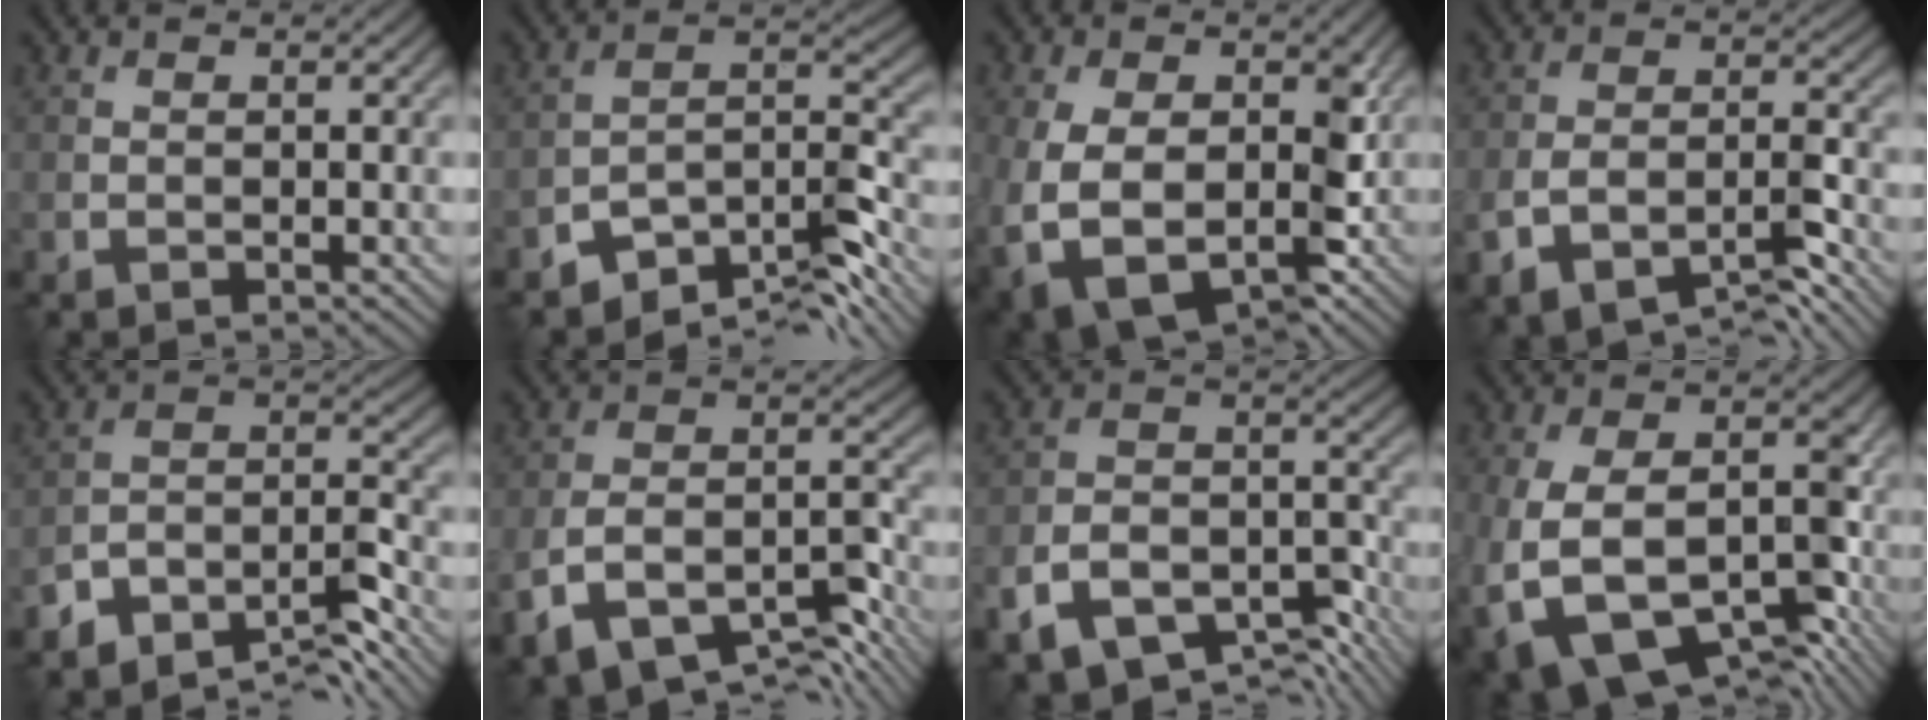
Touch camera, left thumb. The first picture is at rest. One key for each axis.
{"total": 9.6, "fx": -7.2, "fy": 3.6, "fz": 5.2, "tx": -0.072, "ty": -0.003, "tz": -0.139}
{"total": 11.2, "fx": -2.3, "fy": 7.6, "fz": 7.9, "tx": -0.172, "ty": -0.038, "tz": -0.027}
{"total": 8.0, "fx": -5.4, "fy": 2.9, "fz": 5.2, "tx": -0.090, "ty": -0.003, "tz": -0.099}
{"total": 9.1, "fx": -7.4, "fy": 3.4, "fz": 4.2, "tx": -0.060, "ty": -0.001, "tz": -0.143}
{"total": 11.6, "fx": -7.7, "fy": 4.8, "fz": 7.4, "tx": -0.134, "ty": -0.014, "tz": -0.131}
{"total": 11.5, "fx": -7.7, "fy": 5.8, "fz": 6.3, "tx": -0.120, "ty": -0.018, "tz": -0.131}
{"total": 14.4, "fx": -6.5, "fy": 8.7, "fz": 9.6, "tx": -0.182, "ty": -0.040, "tz": -0.086}